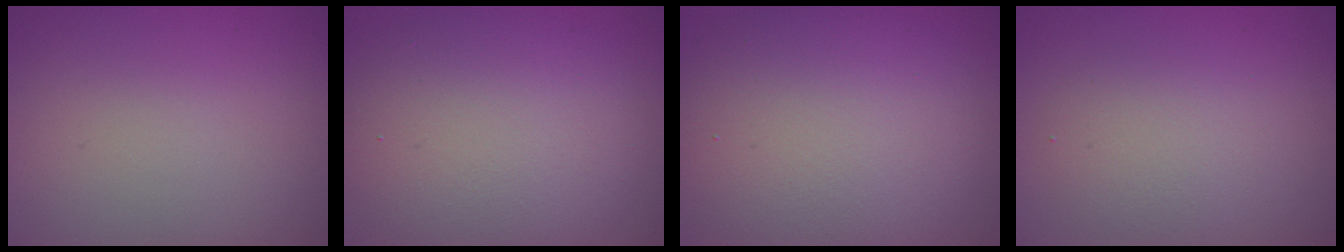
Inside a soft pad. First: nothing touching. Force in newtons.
{"total": 8.4, "press": 8.4, "slide": 0.7}
{"total": 10.2, "press": 10.2, "slide": 1.0}
{"total": 2.8, "press": 2.8, "slide": 0.1}